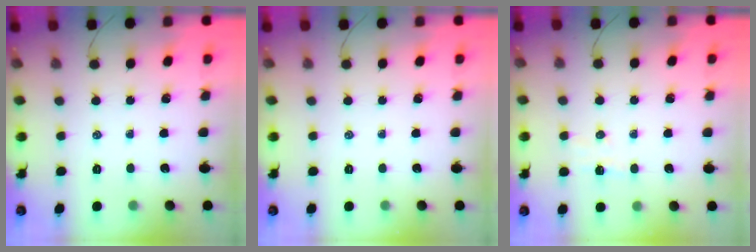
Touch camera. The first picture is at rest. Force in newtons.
{"total": 0.0}
{"total": 4.3, "press": 4.2, "slide": 1.0}